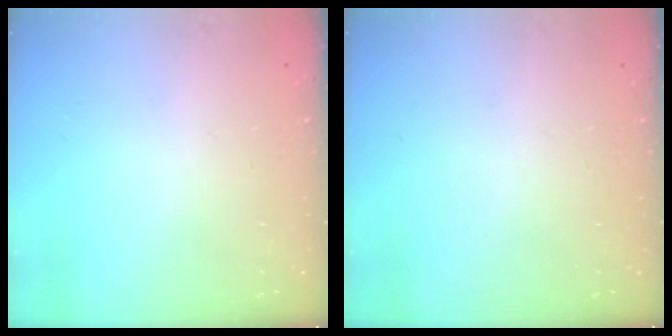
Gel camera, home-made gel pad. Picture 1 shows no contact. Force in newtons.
{"total": 0.0}